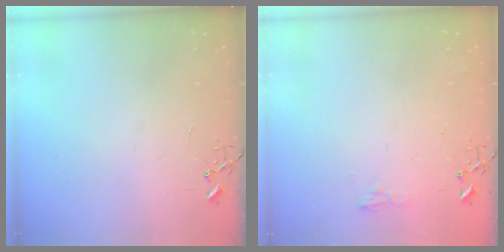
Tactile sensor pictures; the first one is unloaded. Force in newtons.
{"total": 6.4, "press": 6.4, "slide": 0.6}